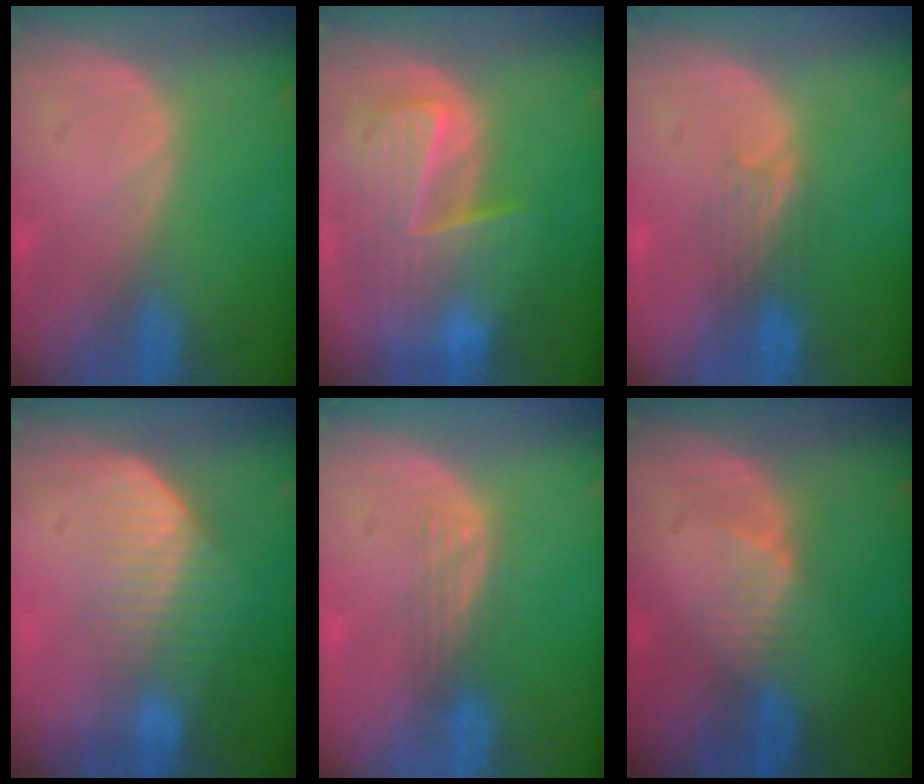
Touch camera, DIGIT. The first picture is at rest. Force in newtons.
{"total": 10.3, "press": 8.9, "slide": 5.1}
{"total": 3.7, "press": 3.2, "slide": 1.8}
{"total": 7.3, "press": 6.2, "slide": 3.8}
{"total": 2.9, "press": 2.6, "slide": 1.3}
{"total": 2.7, "press": 2.7, "slide": 0.3}